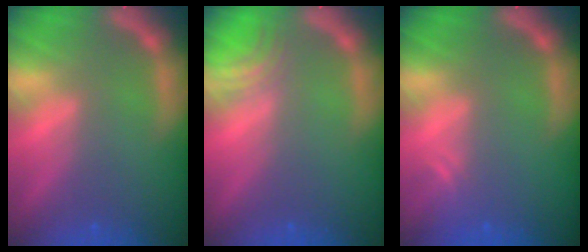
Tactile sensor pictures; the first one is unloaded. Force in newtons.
{"total": 2.5}
{"total": 1.5}